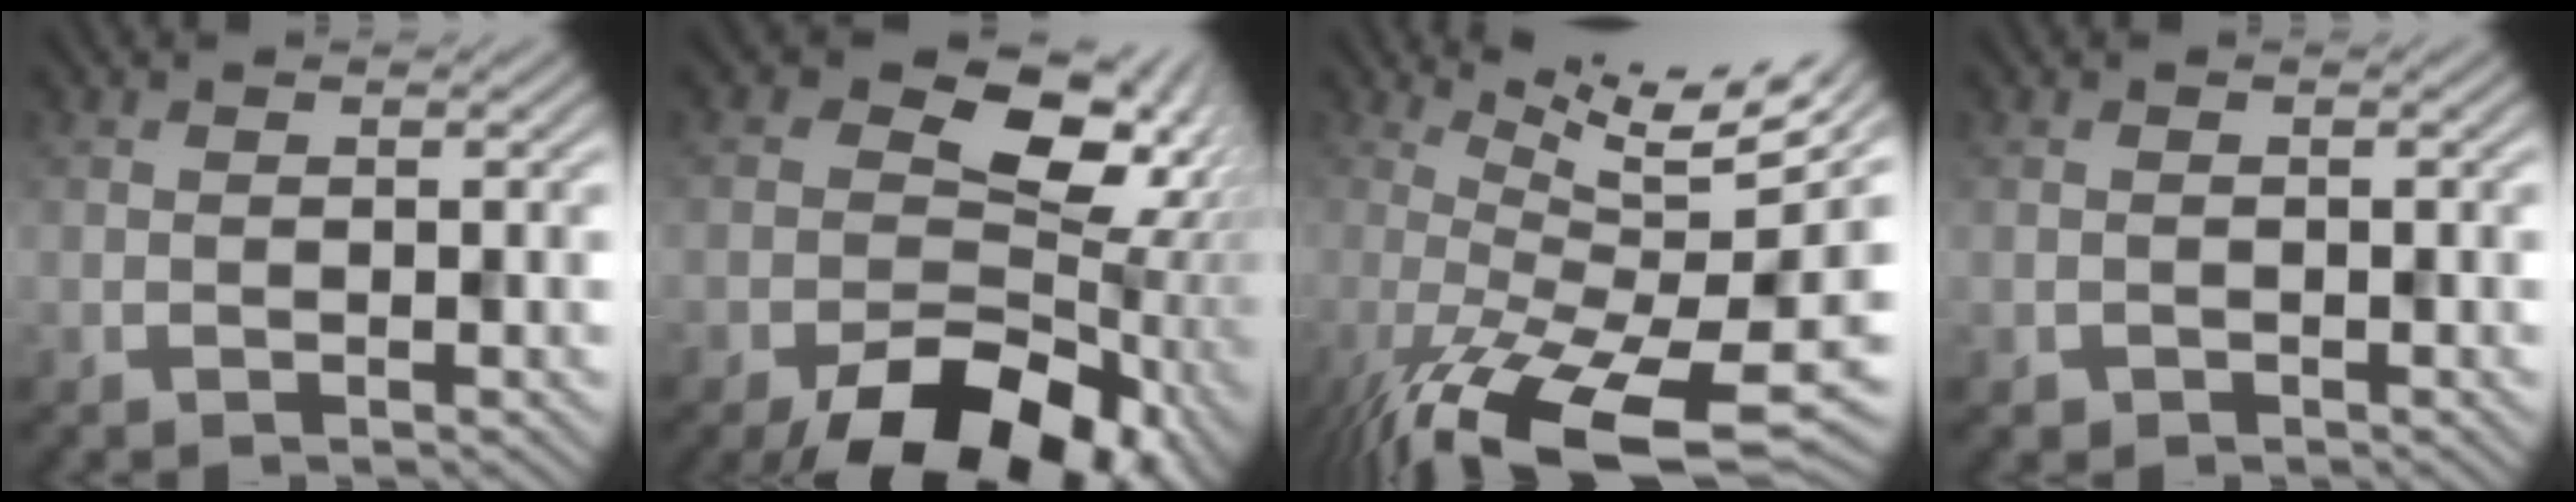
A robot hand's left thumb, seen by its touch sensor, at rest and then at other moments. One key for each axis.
{"total": 17.4, "fx": -4.9, "fy": 11.7, "fz": 11.9, "tx": -0.148, "ty": -0.027, "tz": -0.060}
{"total": 13.1, "fx": -1.3, "fy": 2.7, "fz": 12.8, "tx": -0.211, "ty": -0.003, "tz": -0.005}
{"total": 0.6, "fx": -0.4, "fy": 0.5, "fz": 0.0, "tx": -0.002, "ty": -0.003, "tz": -0.009}